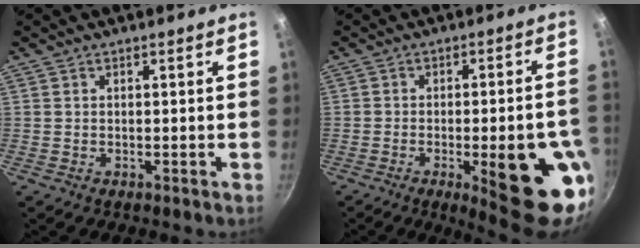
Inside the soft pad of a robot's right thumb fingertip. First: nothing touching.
{"total": 17.4, "force": [-5.5, 4.5, 15.9], "torque": [-0.184, 0.017, -0.064]}